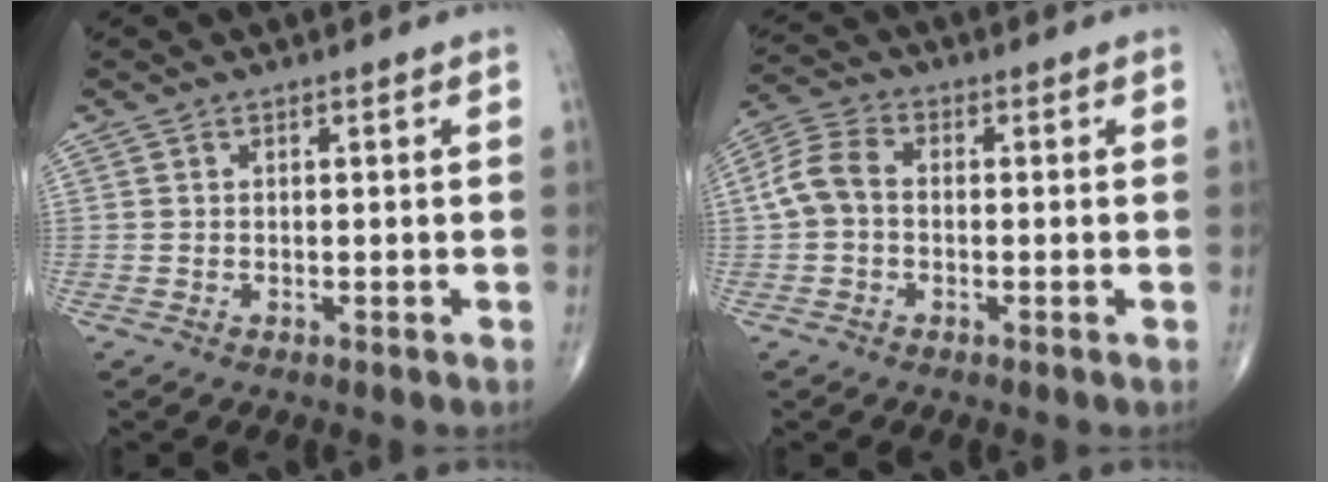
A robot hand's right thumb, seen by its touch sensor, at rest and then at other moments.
{"total": 6.2, "force": [-0.4, 4.4, 4.3], "torque": [-0.086, 0.020, -0.019]}